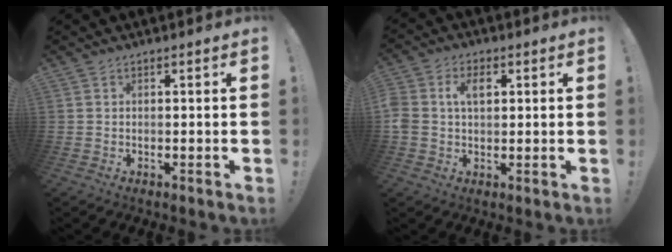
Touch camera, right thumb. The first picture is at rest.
{"total": 6.3, "force": [1.2, 4.3, 4.4], "torque": [-0.081, 0.008, 0.019]}